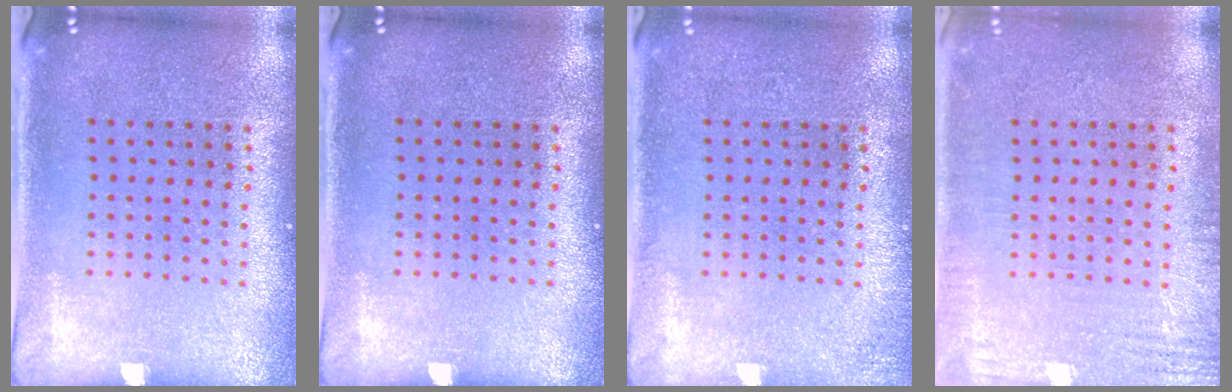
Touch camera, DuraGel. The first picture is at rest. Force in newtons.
{"total": 0.0}
{"total": 1.2, "press": 1.1, "slide": 0.2}
{"total": 2.9, "press": 2.9, "slide": 0.4}